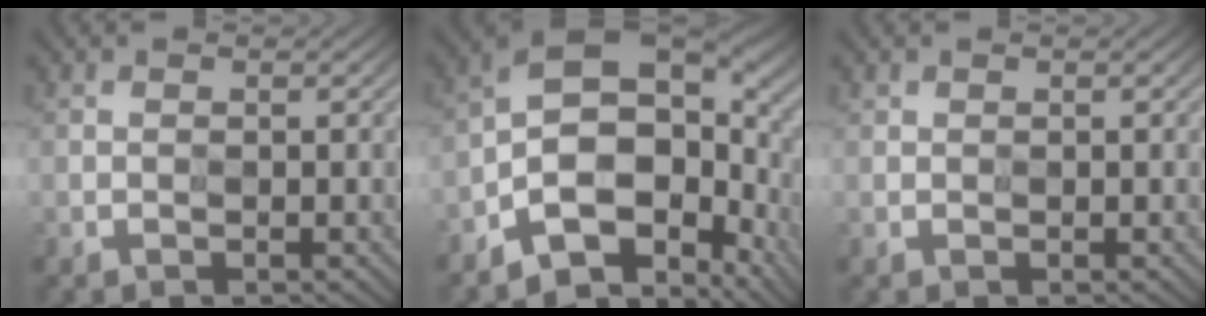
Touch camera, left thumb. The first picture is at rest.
{"total": 11.8, "force": [-4.5, 7.2, 8.2], "torque": [-0.116, 0.005, -0.083]}
{"total": 0.7, "force": [0.7, 0.2, -0.1], "torque": [-0.003, 0.001, 0.013]}